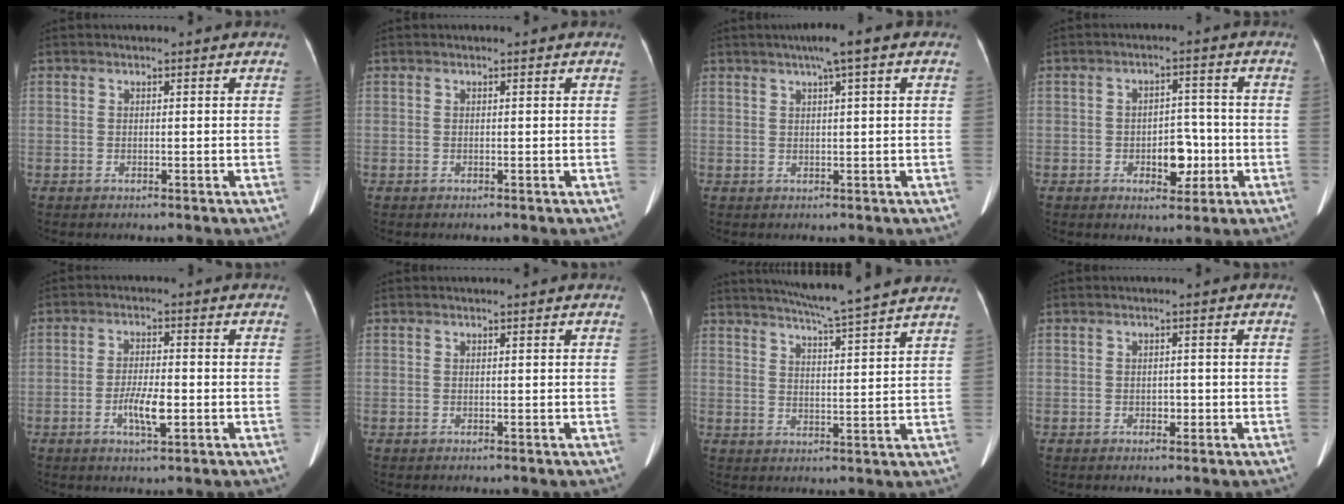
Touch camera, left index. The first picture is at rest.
{"total": 0.0}
{"total": 3.9, "force": [2.0, -0.2, 3.4], "torque": [-0.057, 0.014, 0.031]}
{"total": 5.3, "force": [-1.7, 3.1, 4.0], "torque": [-0.055, 0.011, -0.020]}
{"total": 4.8, "force": [-1.5, 1.0, 4.4], "torque": [-0.086, -0.002, -0.026]}
{"total": 0.6, "force": [0.6, 0.0, 0.2], "torque": [-0.004, 0.006, 0.005]}
{"total": 14.1, "force": [12.6, -1.4, 6.2], "torque": [-0.107, -0.008, 0.167]}
{"total": 1.1, "force": [-0.4, 0.8, 0.7], "torque": [-0.012, 0.002, -0.005]}